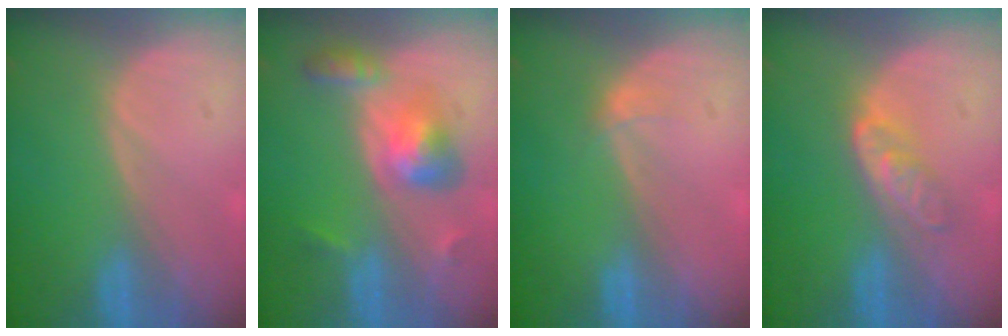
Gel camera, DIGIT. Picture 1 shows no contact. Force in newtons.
{"total": 6.3, "press": 5.7, "slide": 2.8}
{"total": 1.0, "press": 1.0, "slide": 0.1}
{"total": 4.7, "press": 3.9, "slide": 2.5}